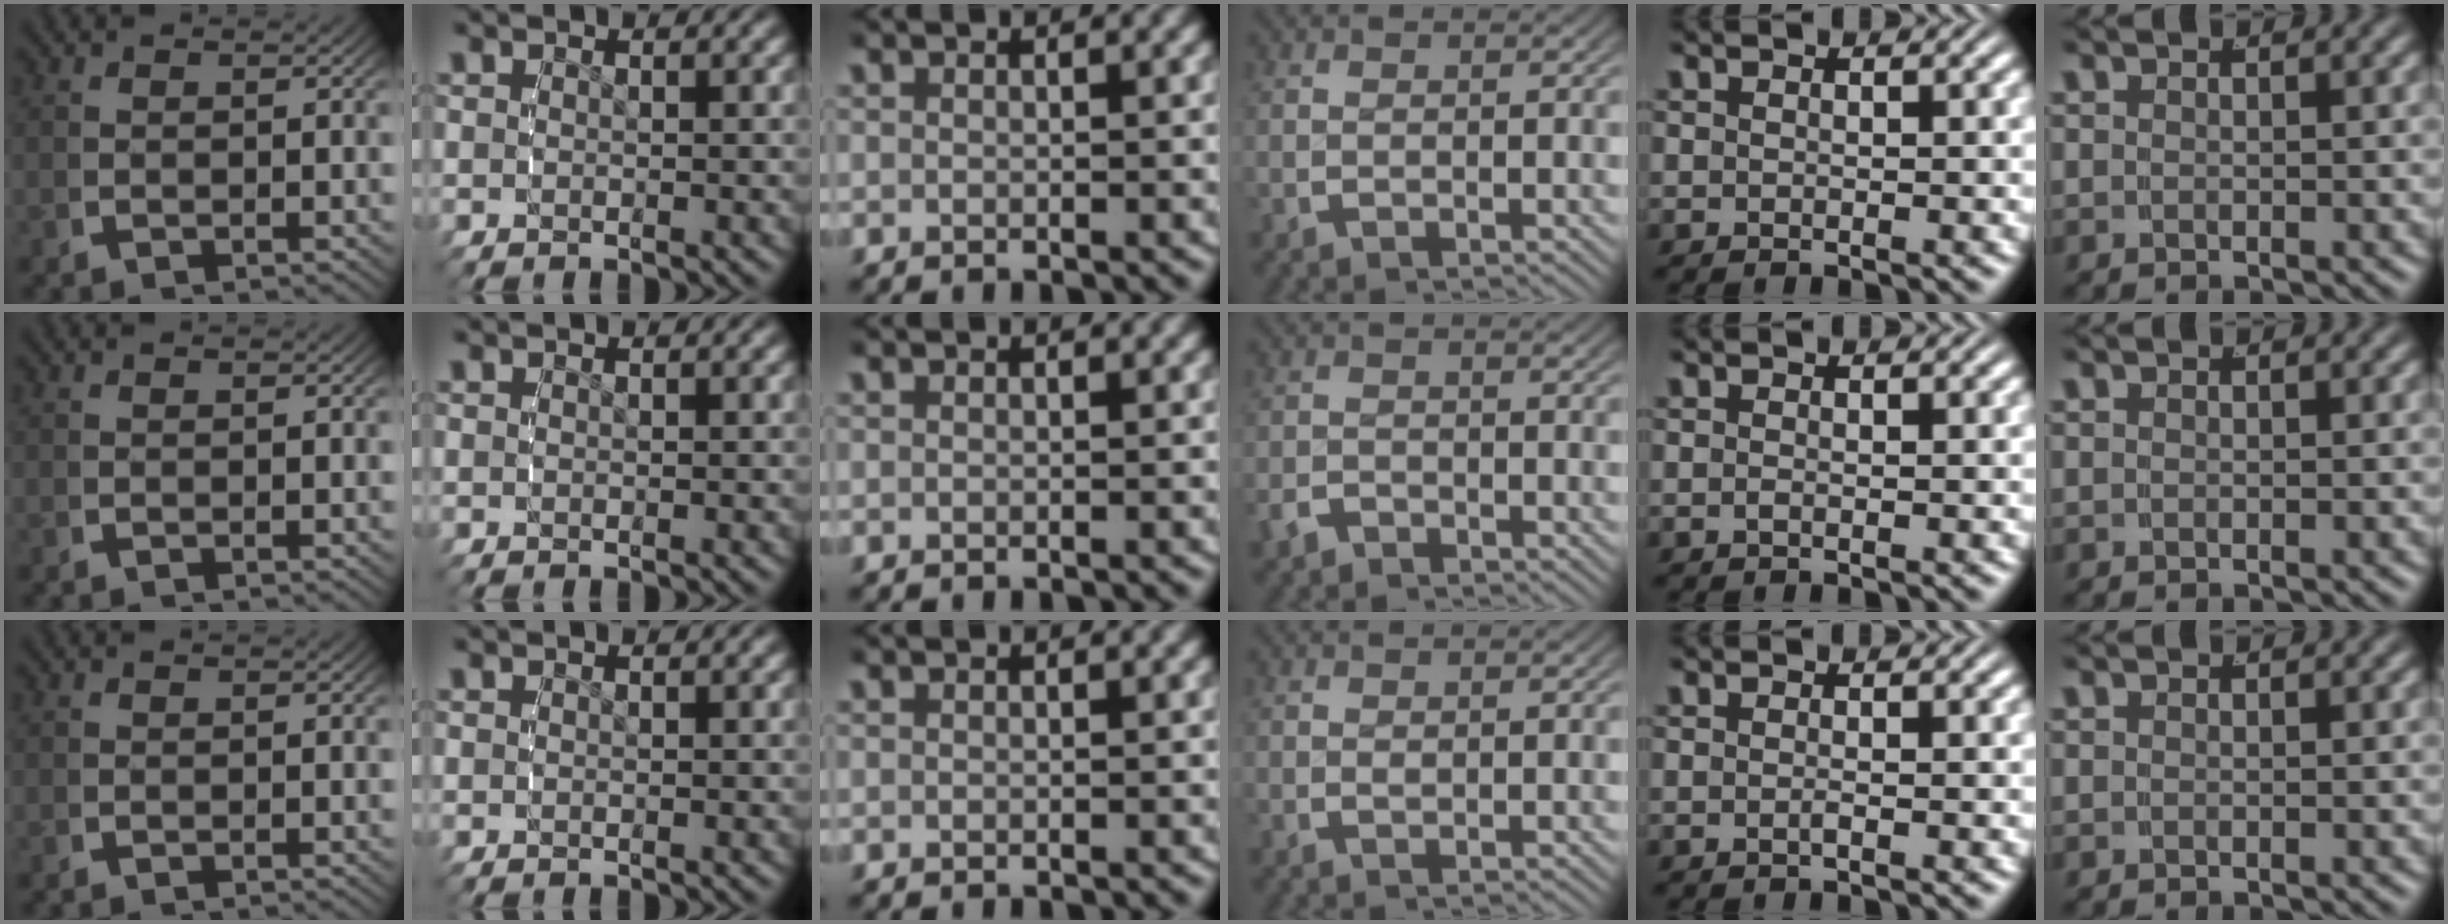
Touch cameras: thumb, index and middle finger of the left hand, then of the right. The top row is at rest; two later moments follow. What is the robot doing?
{"motion": "grasp_and_lifting", "object": "small bumper sticker"}